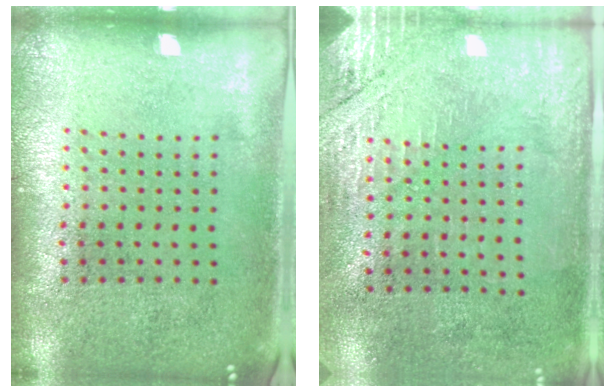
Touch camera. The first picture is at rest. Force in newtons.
{"total": 2.7, "press": 2.4, "slide": 1.2}